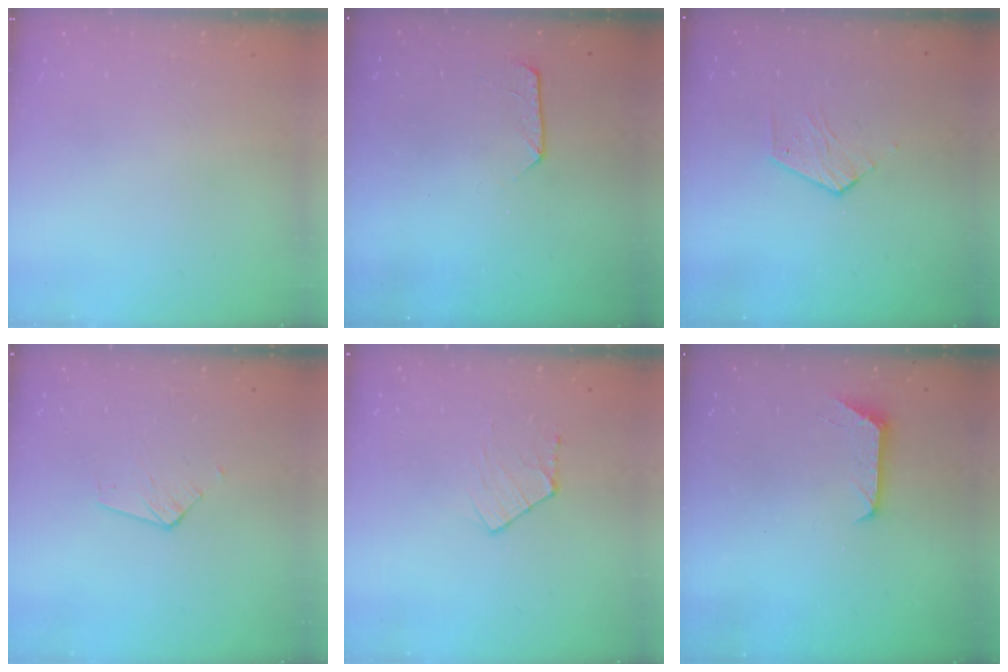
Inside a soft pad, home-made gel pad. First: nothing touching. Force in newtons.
{"total": 7.3, "press": 7.3, "slide": 0.7}
{"total": 3.7, "press": 3.7, "slide": 0.3}
{"total": 3.7, "press": 3.6, "slide": 0.3}
{"total": 6.2, "press": 6.1, "slide": 0.8}
{"total": 6.2, "press": 6.2, "slide": 0.5}